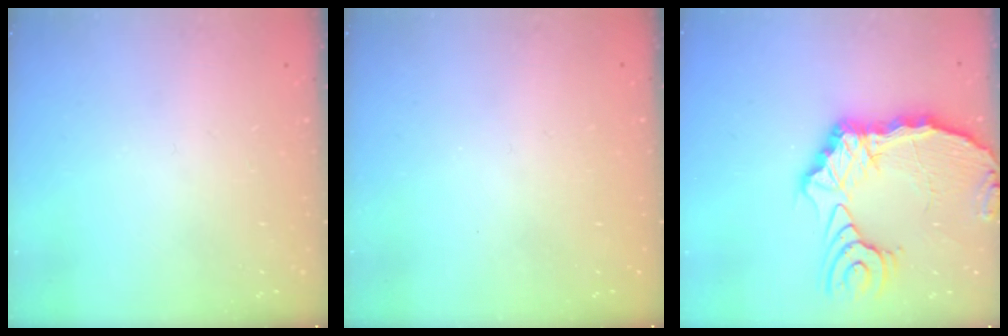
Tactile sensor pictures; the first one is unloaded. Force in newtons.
{"total": 0.0}
{"total": 17.0, "press": 16.9, "slide": 2.1}